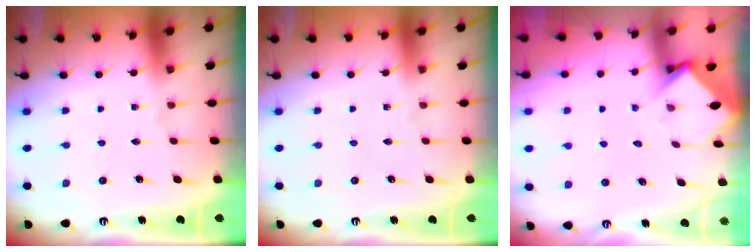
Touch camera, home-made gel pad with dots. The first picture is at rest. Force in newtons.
{"total": 0.0}
{"total": 3.6, "press": 3.6, "slide": 0.3}